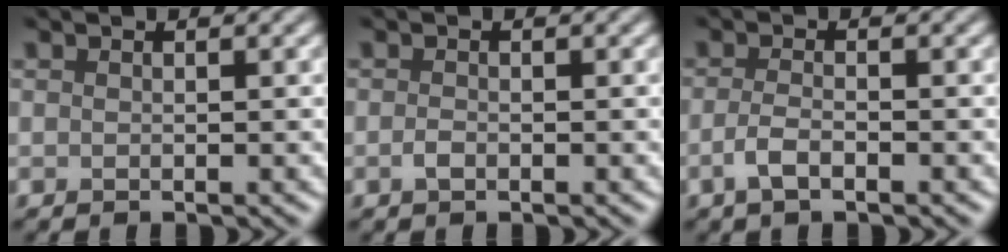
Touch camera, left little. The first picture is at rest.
{"total": 0.8, "force": [-0.4, 0.4, 0.6], "torque": [-0.015, -0.001, -0.008]}
{"total": 2.0, "force": [-0.9, 0.7, 1.6], "torque": [-0.034, 0.001, -0.022]}